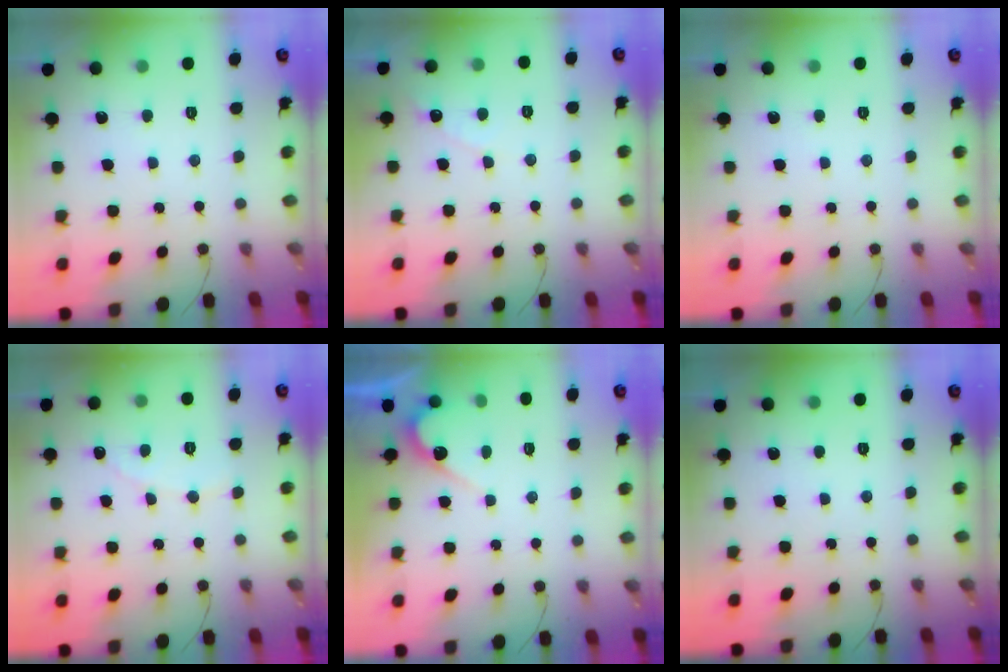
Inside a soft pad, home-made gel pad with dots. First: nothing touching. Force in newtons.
{"total": 3.6, "press": 3.6, "slide": 0.3}
{"total": 0.0}
{"total": 2.6, "press": 2.6, "slide": 0.2}
{"total": 4.8, "press": 4.8, "slide": 0.2}
{"total": 0.0}